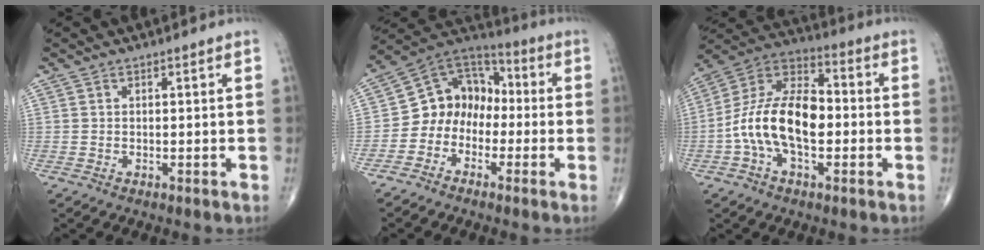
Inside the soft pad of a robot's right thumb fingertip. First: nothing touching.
{"total": 10.7, "force": [-2.7, 8.9, 5.3], "torque": [-0.054, 0.068, -0.068]}
{"total": 16.5, "force": [-2.4, 9.1, 13.6], "torque": [-0.247, 0.040, -0.052]}